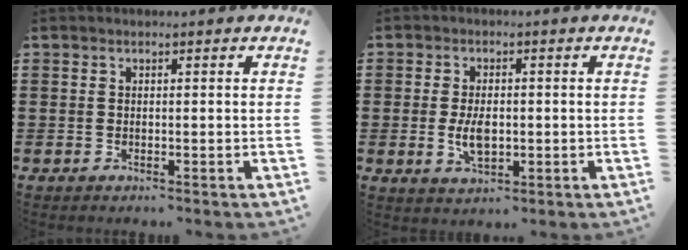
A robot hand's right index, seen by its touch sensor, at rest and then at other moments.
{"total": 4.8, "force": [-0.5, 2.7, 3.9], "torque": [-0.078, -0.003, -0.013]}